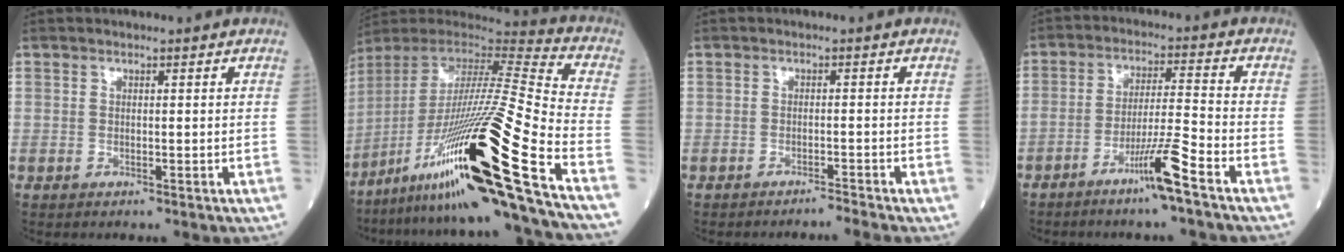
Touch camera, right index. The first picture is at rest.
{"total": 29.6, "force": [-15.6, -1.3, 25.2], "torque": [-0.432, -0.050, -0.281]}
{"total": 2.0, "force": [-1.8, -1.0, 0.1], "torque": [0.001, -0.003, -0.028]}
{"total": 7.7, "force": [-4.9, -1.1, 5.8], "torque": [-0.104, -0.006, -0.095]}